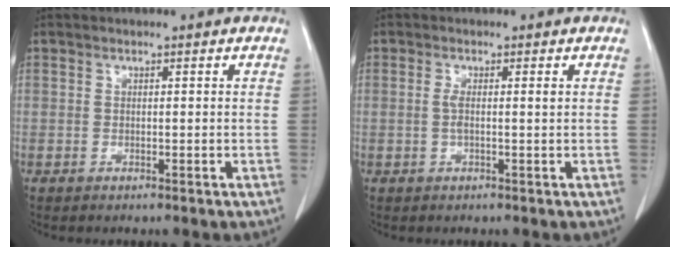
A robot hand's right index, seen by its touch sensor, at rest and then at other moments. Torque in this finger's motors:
{"motor_torque": [0.03, -0.01, 0.03, 0.04]}